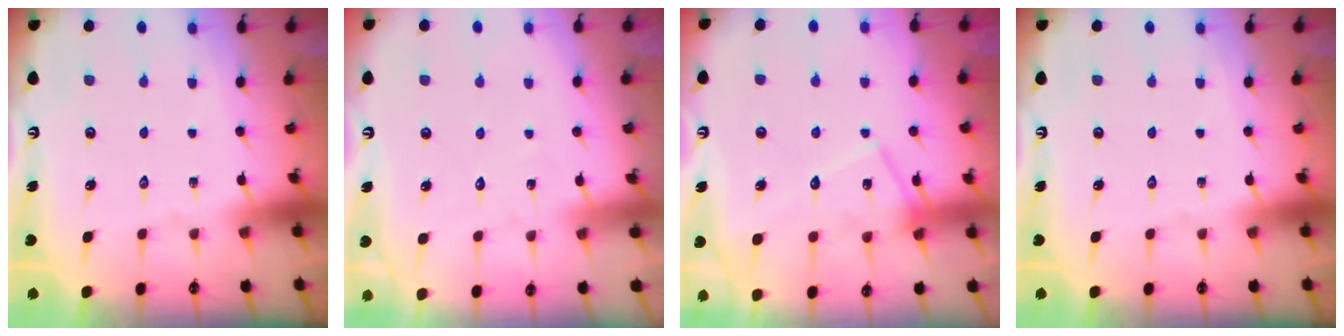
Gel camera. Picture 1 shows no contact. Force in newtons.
{"total": 4.4, "press": 4.4, "slide": 0.4}
{"total": 14.6, "press": 14.6, "slide": 1.1}
{"total": 0.0}